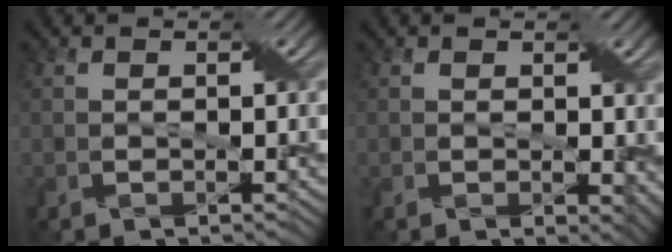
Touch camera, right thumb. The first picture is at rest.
{"total": 2.3, "force": [0.6, 1.6, 1.5], "torque": [-0.020, -0.009, 0.011]}